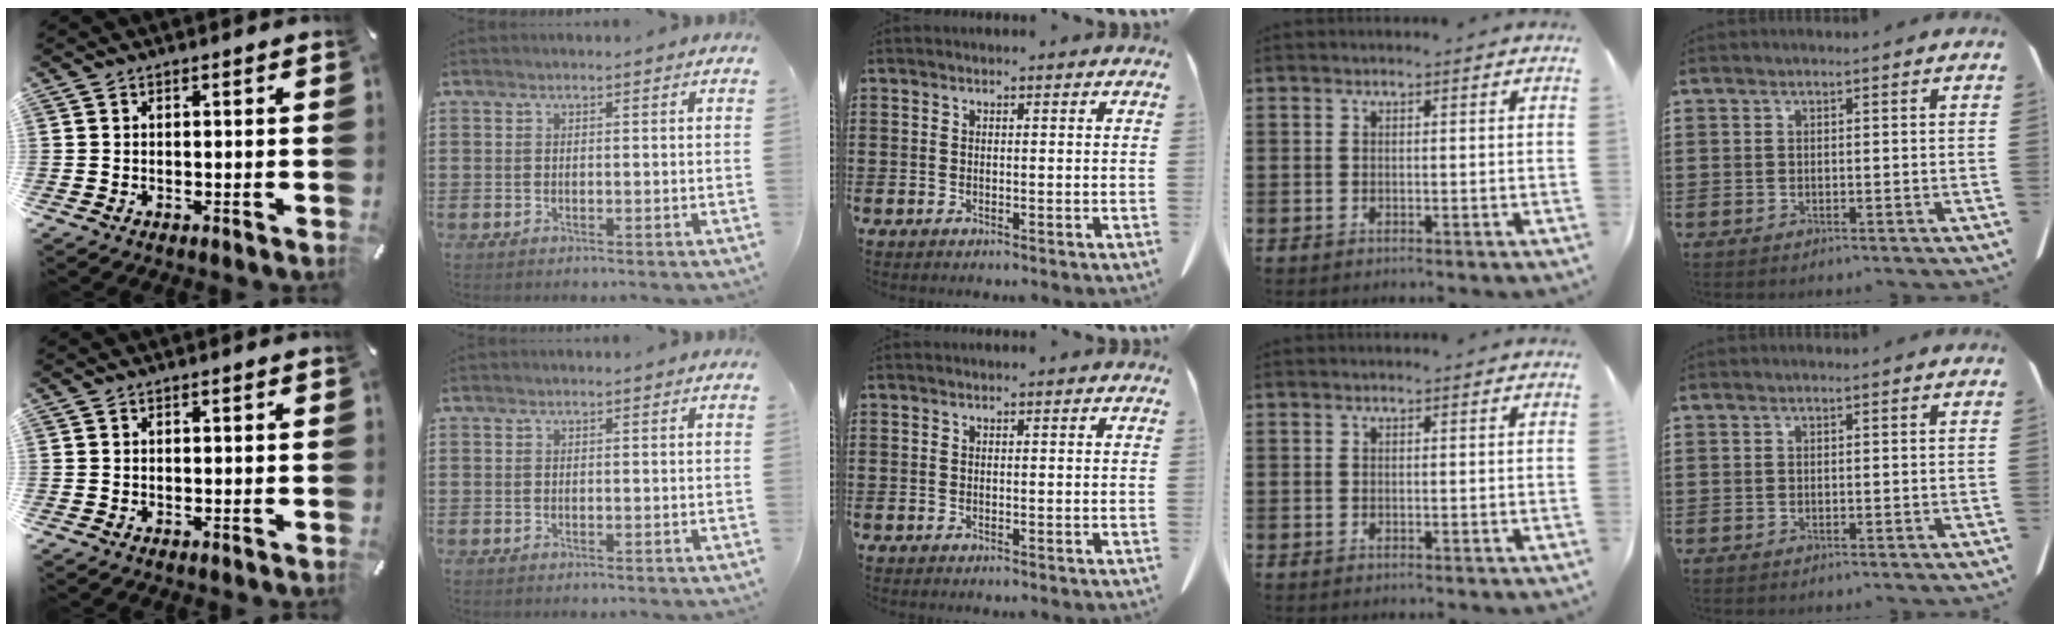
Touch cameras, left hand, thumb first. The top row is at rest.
{}